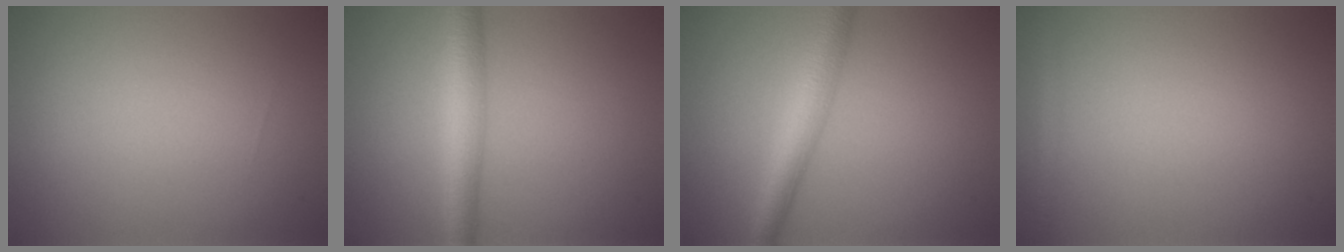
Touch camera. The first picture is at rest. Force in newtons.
{"total": 3.9, "press": 3.9, "slide": 0.0}
{"total": 4.3, "press": 4.3, "slide": 0.1}
{"total": 1.0, "press": 1.0, "slide": 0.1}